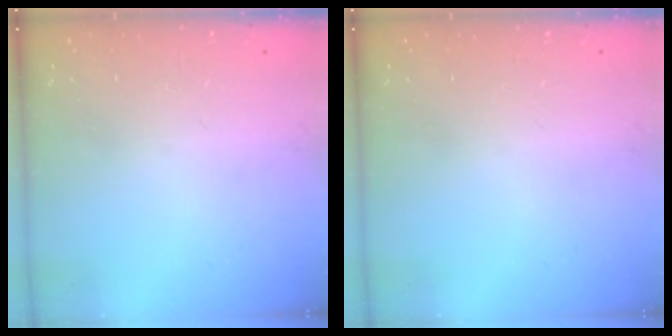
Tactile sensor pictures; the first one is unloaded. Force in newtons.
{"total": 0.0}